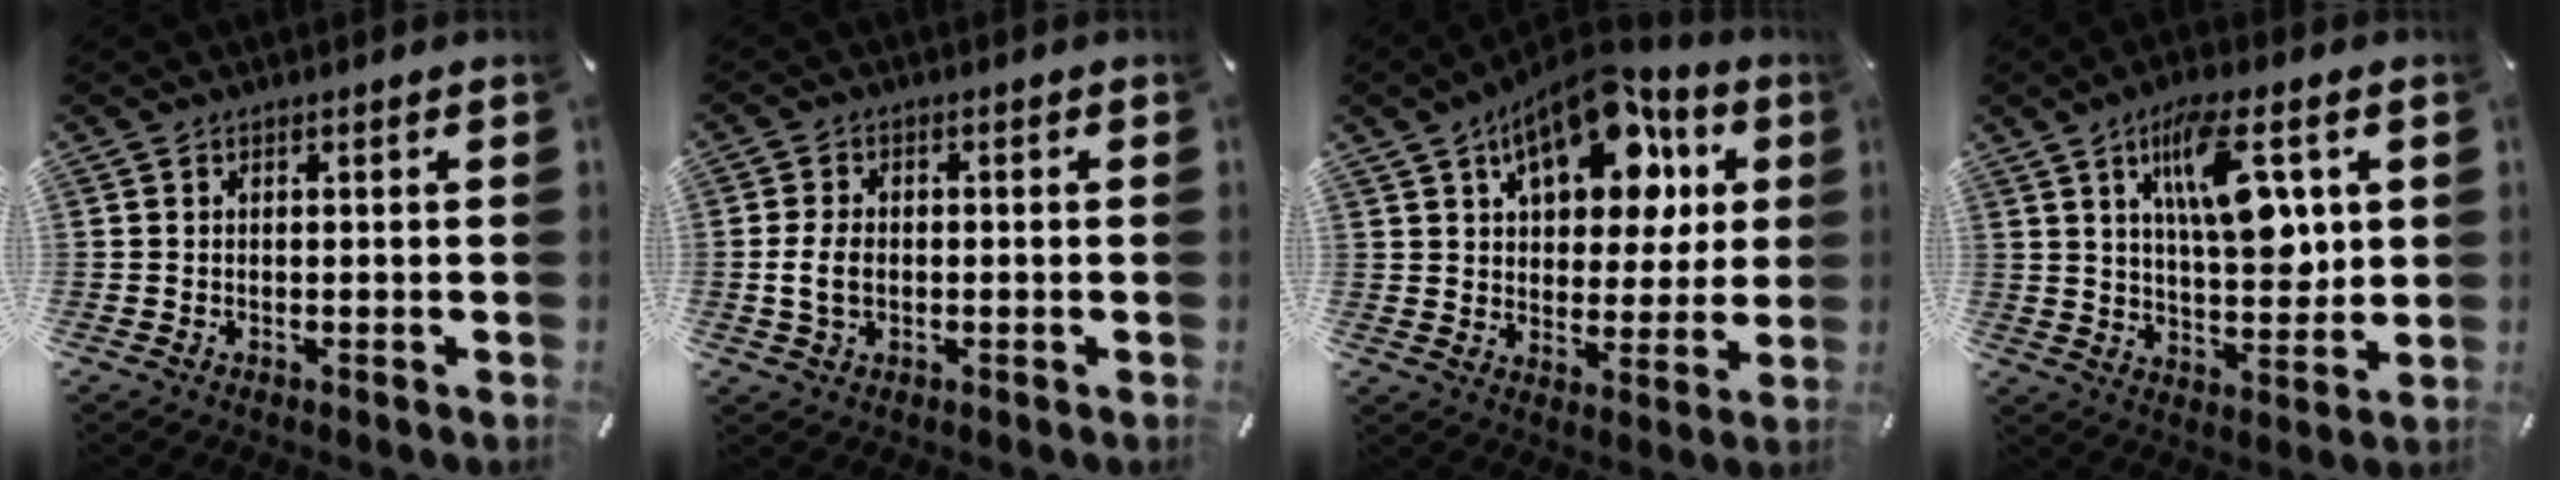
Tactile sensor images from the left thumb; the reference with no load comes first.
{"total": 5.2, "force": [-0.6, 3.6, 3.7], "torque": [-0.071, 0.002, -0.013]}
{"total": 17.7, "force": [8.9, 10.2, 11.3], "torque": [-0.171, -0.034, 0.153]}
{"total": 15.1, "force": [5.9, 6.6, 12.2], "torque": [-0.198, -0.013, 0.096]}